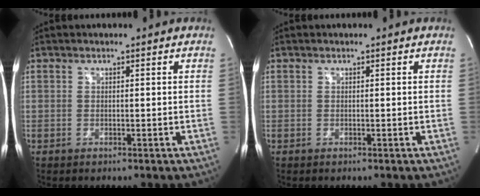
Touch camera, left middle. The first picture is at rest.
{"total": 0.0}